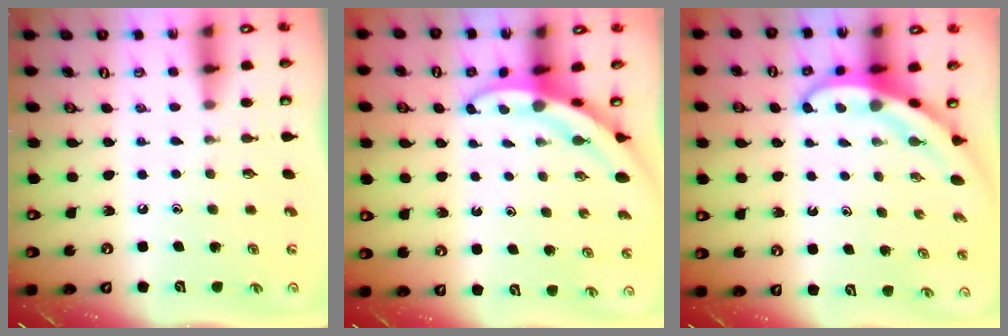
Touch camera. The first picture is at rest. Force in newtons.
{"total": 3.3, "press": 3.3, "slide": 0.2}
{"total": 4.7, "press": 4.7, "slide": 0.6}